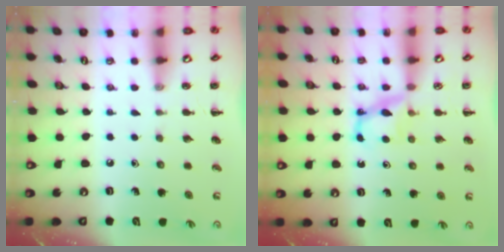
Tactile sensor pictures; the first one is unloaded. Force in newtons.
{"total": 4.9, "press": 4.8, "slide": 1.1}